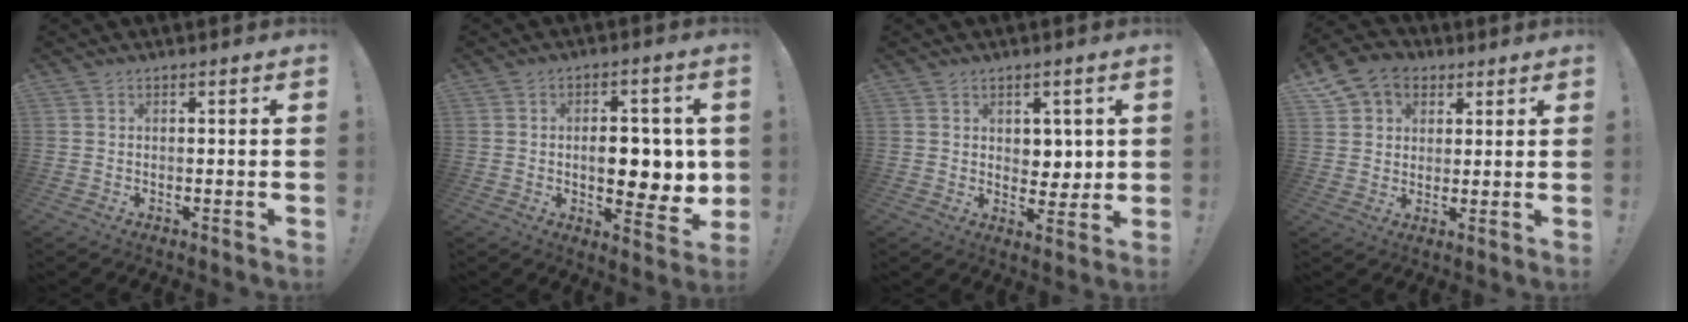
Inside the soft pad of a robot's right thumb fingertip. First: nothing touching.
{"total": 9.8, "force": [0.2, 5.4, 8.2], "torque": [-0.098, -0.002, 0.004]}
{"total": 5.7, "force": [2.5, 4.5, 2.2], "torque": [-0.020, -0.021, 0.048]}
{"total": 9.6, "force": [4.5, 7.7, 3.4], "torque": [-0.056, -0.016, 0.092]}